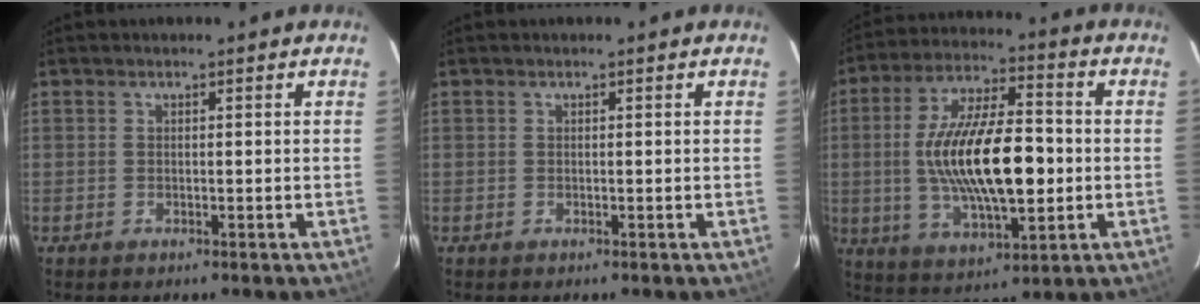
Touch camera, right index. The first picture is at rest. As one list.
[{"total": 0.0}, {"total": 18.8, "force": [-1.2, 7.0, 17.5], "torque": [-0.324, 0.003, -0.016]}]